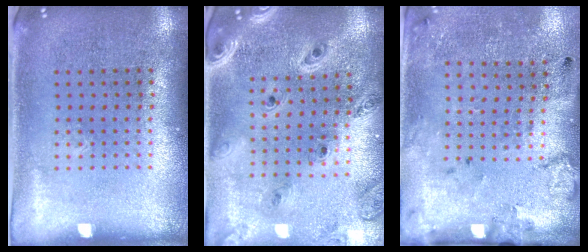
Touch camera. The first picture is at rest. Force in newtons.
{"total": 1.6, "press": 1.6, "slide": 0.3}
{"total": 2.2, "press": 1.4, "slide": 1.7}